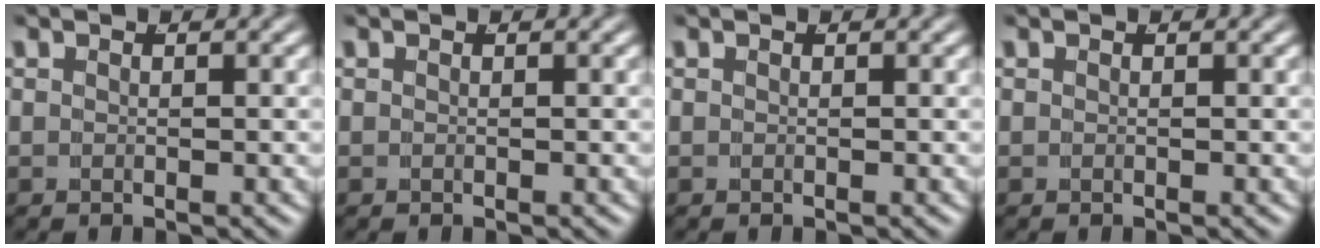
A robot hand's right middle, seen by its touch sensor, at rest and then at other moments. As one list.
[{"total": 0.0}, {"total": 0.0}, {"total": 0.0}]